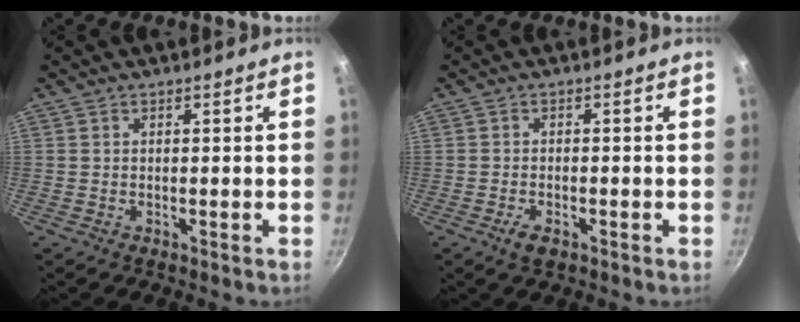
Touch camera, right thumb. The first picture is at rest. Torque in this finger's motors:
{"motor_torque": [0.57, 0.71, 0.51, -0.29, 0.10]}